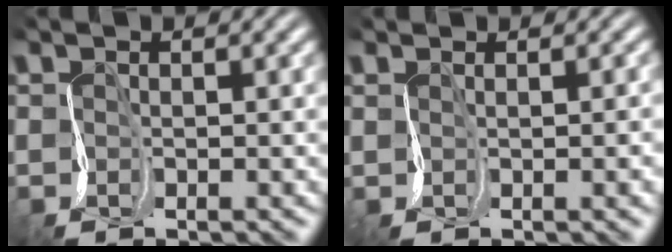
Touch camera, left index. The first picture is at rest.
{"total": 3.2, "force": [0.1, 1.6, 2.8], "torque": [-0.010, 0.010, 0.002]}